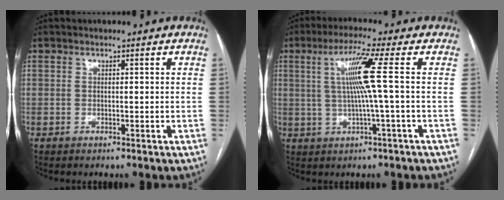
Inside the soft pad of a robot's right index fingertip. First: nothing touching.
{"total": 7.4, "force": [1.0, -1.8, 7.1], "torque": [-0.133, 0.006, 0.026]}